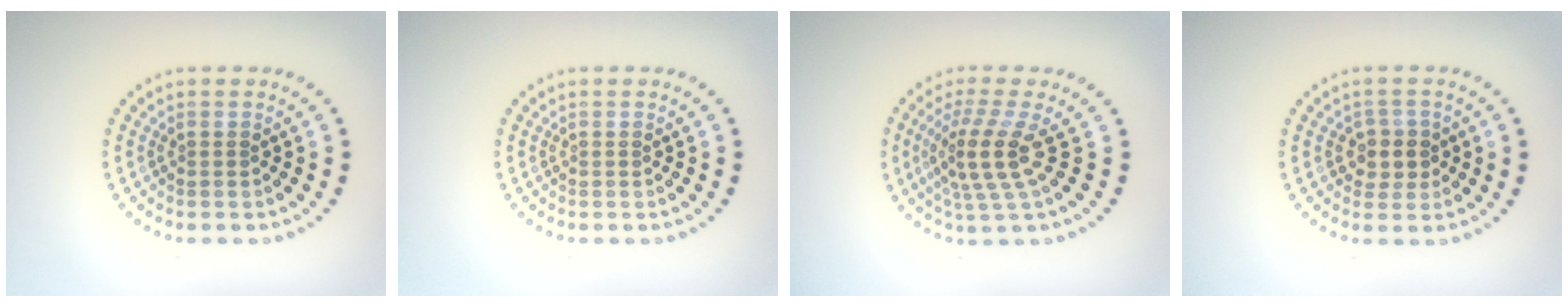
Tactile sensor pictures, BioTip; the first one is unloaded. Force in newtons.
{"total": 0.0}
{"total": 4.1, "press": 2.9, "slide": 3.0}
{"total": 2.1, "press": 2.0, "slide": 0.8}